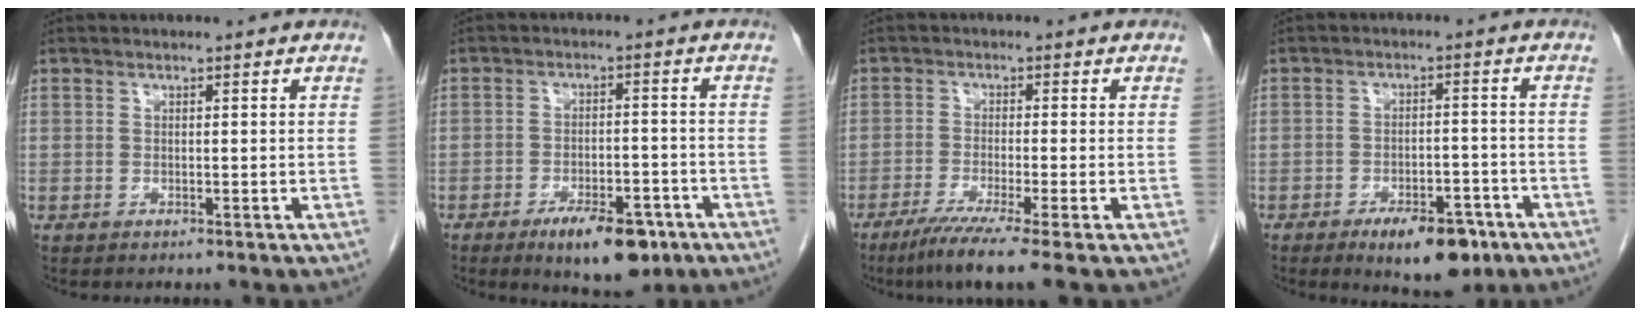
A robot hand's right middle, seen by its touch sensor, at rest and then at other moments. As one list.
[{"total": 9.1, "force": [-5.6, 3.4, 6.3], "torque": [-0.090, -0.003, -0.081]}, {"total": 7.3, "force": [-5.1, -1.1, 5.0], "torque": [-0.083, -0.024, -0.088]}, {"total": 8.8, "force": [-5.5, 3.6, 5.9], "torque": [-0.079, -0.002, -0.078]}]